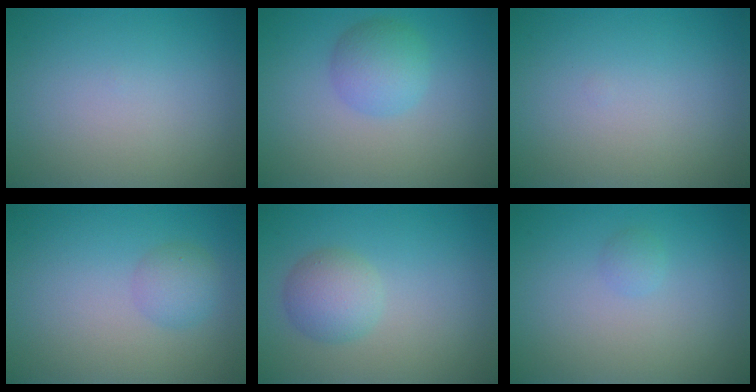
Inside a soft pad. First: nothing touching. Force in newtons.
{"total": 2.6, "press": 2.6, "slide": 0.2}
{"total": 0.0}
{"total": 1.9, "press": 1.9, "slide": 0.0}
{"total": 2.9, "press": 2.9, "slide": 0.0}
{"total": 0.7, "press": 0.7, "slide": 0.1}